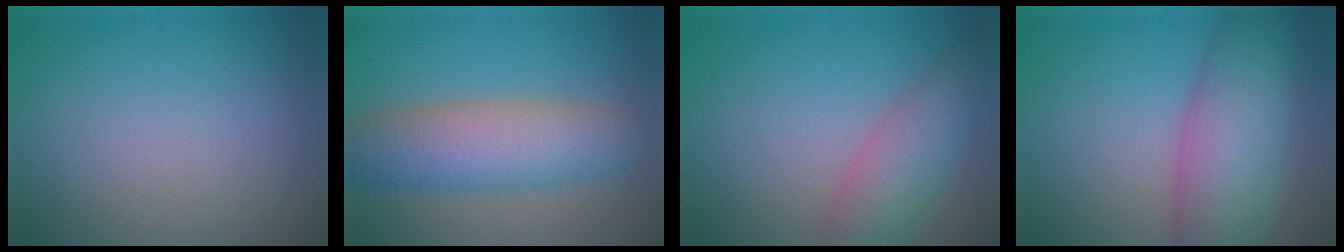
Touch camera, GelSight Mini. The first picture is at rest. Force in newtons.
{"total": 6.9, "press": 6.9, "slide": 0.3}
{"total": 5.0, "press": 5.0, "slide": 0.2}
{"total": 8.7, "press": 8.7, "slide": 0.2}